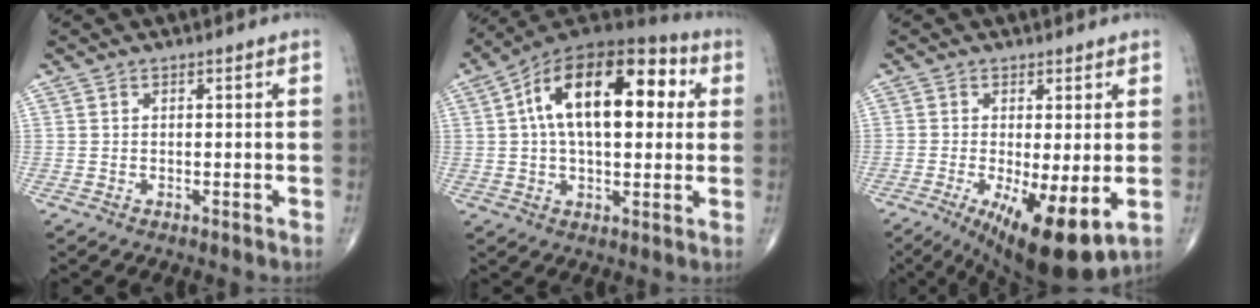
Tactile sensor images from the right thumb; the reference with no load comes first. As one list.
[{"total": 21.5, "force": [4.7, 11.0, 17.9], "torque": [-0.266, 0.027, 0.060]}, {"total": 12.7, "force": [-3.4, 3.8, 11.7], "torque": [-0.187, -0.023, -0.041]}]